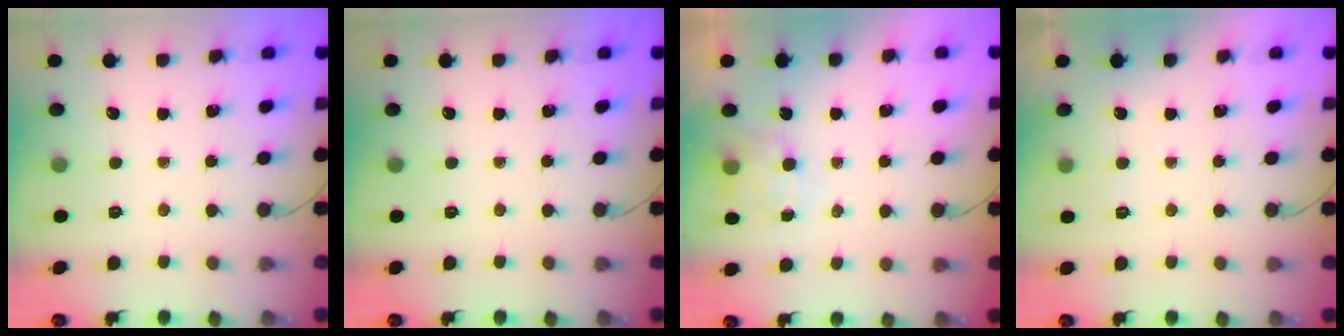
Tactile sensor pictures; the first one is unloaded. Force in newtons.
{"total": 0.0}
{"total": 7.1, "press": 7.0, "slide": 1.2}
{"total": 1.8, "press": 1.3, "slide": 1.1}